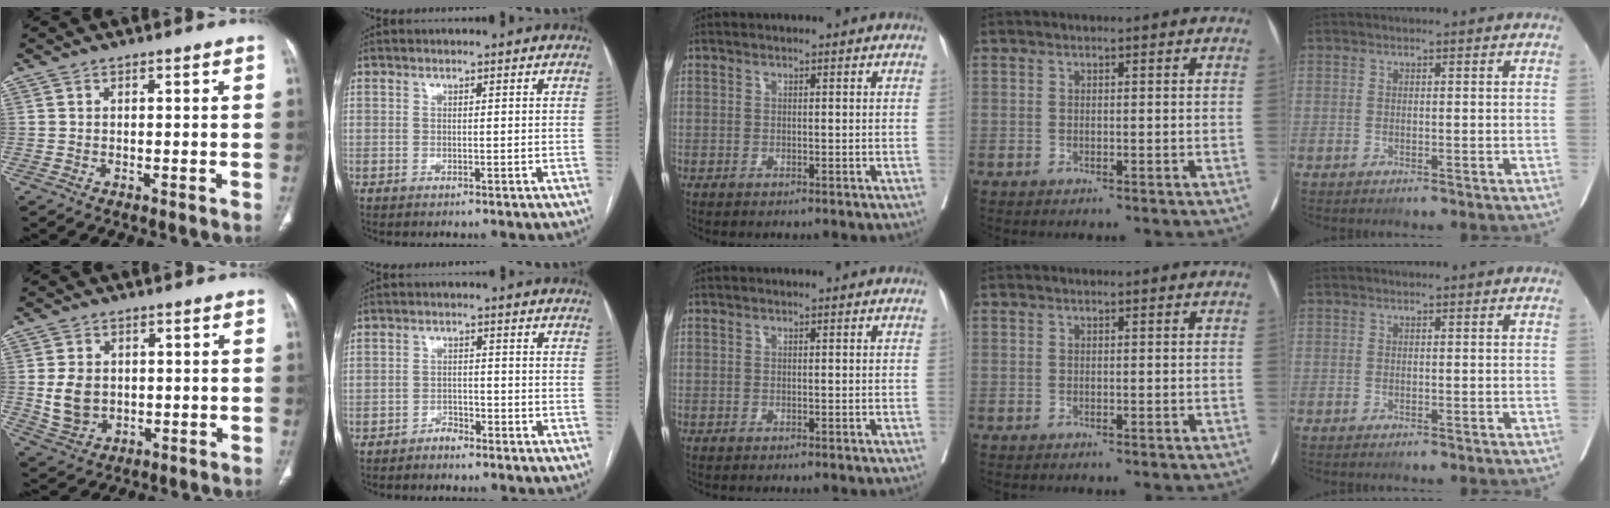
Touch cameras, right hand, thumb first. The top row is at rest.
{"thumb": {"total": 6.9, "force": [0.3, 5.5, 4.1], "torque": [-0.061, -0.004, 0.019]}, "index": {"total": 2.2, "force": [-1.9, 0.9, 0.7], "torque": [-0.009, 0.004, -0.031]}}